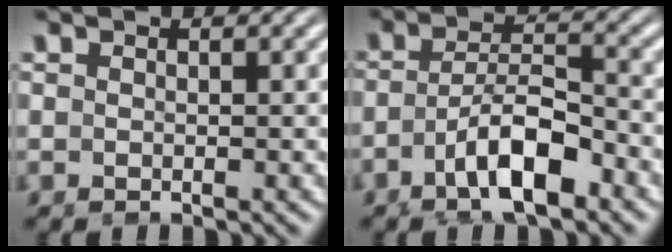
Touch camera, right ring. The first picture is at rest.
{"total": 5.7, "force": [-2.2, 2.8, 4.5], "torque": [-0.073, -0.020, -0.025]}